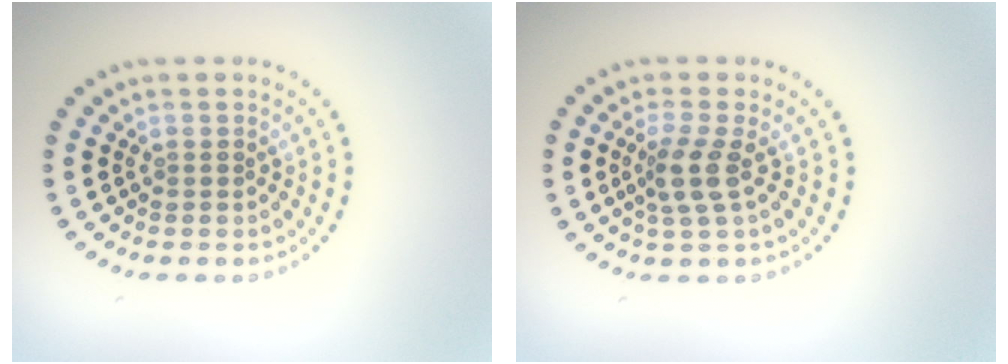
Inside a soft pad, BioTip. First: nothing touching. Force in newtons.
{"total": 2.6, "press": 2.0, "slide": 1.7}